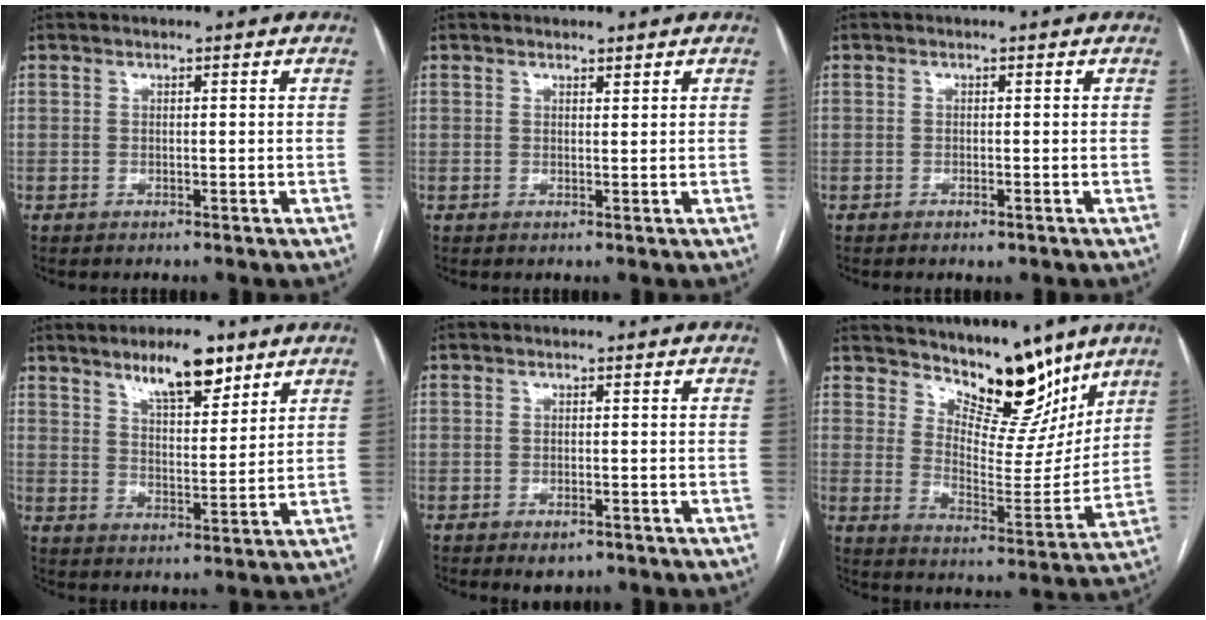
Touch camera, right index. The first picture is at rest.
{"total": 1.0, "force": [0.9, 0.1, 0.3], "torque": [-0.008, -0.003, 0.015]}
{"total": 0.0}
{"total": 9.2, "force": [6.5, 2.6, 6.0], "torque": [-0.099, -0.003, 0.111]}
{"total": 2.2, "force": [-1.3, 1.2, 1.3], "torque": [-0.015, -0.001, -0.009]}
{"total": 13.0, "force": [10.6, 4.9, 5.9], "torque": [-0.081, -0.021, 0.167]}